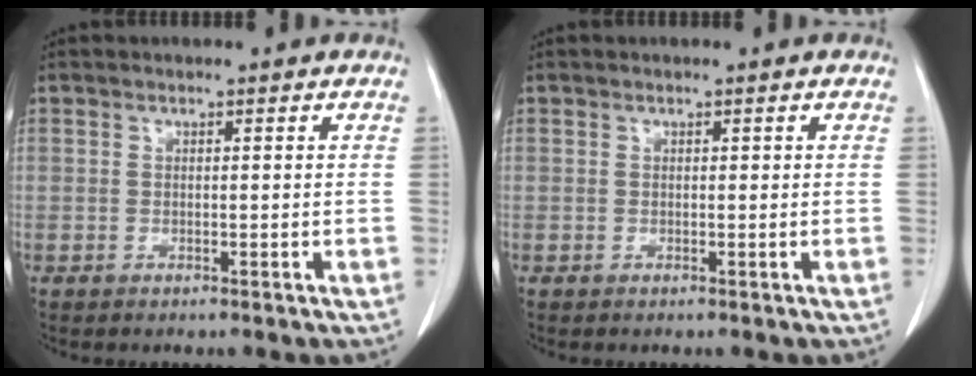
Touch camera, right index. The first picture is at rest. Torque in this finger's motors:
{"motor_torque": [-0.03, -0.01, -0.02, -0.01]}